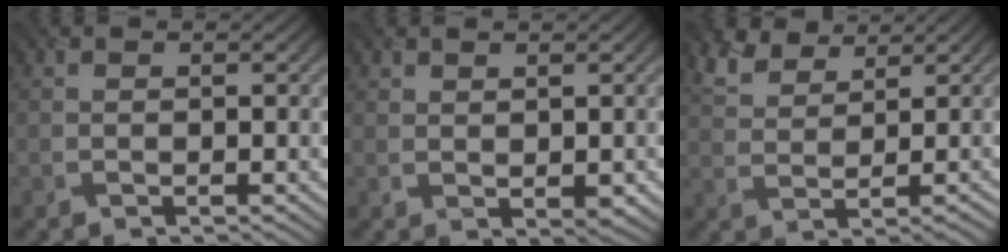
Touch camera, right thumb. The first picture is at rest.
{"total": 1.8, "force": [0.8, 1.2, 1.1], "torque": [-0.020, -0.006, 0.019]}
{"total": 5.0, "force": [4.0, 1.9, 2.4], "torque": [-0.067, 0.009, 0.081]}